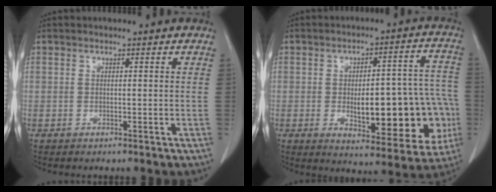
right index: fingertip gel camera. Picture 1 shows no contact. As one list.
[{"total": 18.4, "force": [-3.6, 6.6, 16.8], "torque": [-0.168, 0.037, -0.024]}]